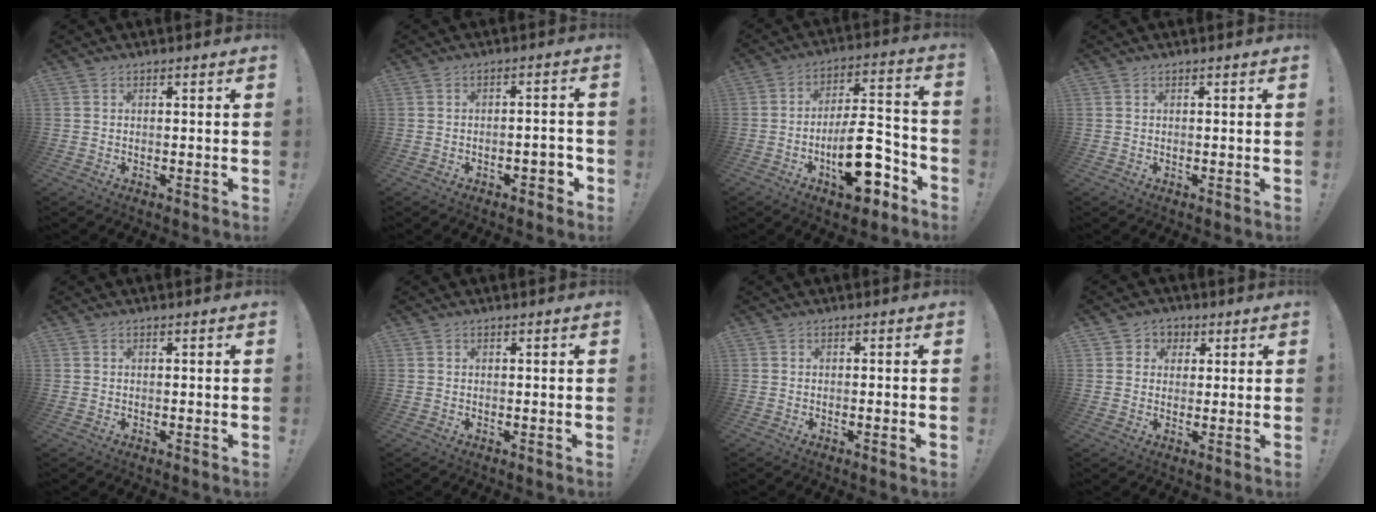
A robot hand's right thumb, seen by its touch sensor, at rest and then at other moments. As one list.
[{"total": 3.3, "force": [-1.8, 1.8, 2.1], "torque": [-0.029, 0.015, -0.029]}, {"total": 19.6, "force": [-7.3, 9.1, 15.7], "torque": [-0.252, 0.054, -0.108]}, {"total": 0.0}, {"total": 0.0}, {"total": 0.0}, {"total": 1.4, "force": [-0.6, -0.2, 1.2], "torque": [-0.027, 0.001, -0.009]}, {"total": 4.0, "force": [1.0, 3.8, 0.8], "torque": [-0.006, -0.005, 0.017]}]